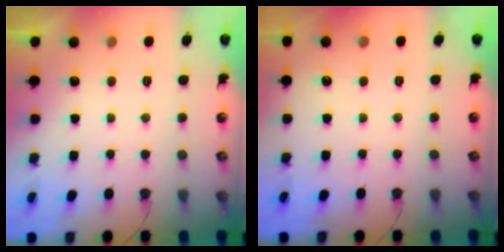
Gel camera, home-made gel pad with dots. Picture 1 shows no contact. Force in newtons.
{"total": 0.0}